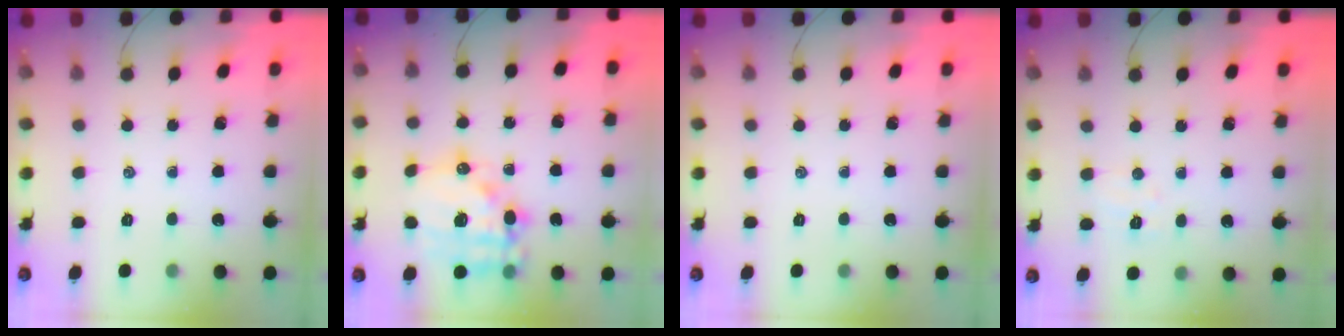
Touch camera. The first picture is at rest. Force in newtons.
{"total": 16.9, "press": 16.5, "slide": 3.5}
{"total": 0.0}
{"total": 4.6, "press": 4.5, "slide": 1.0}